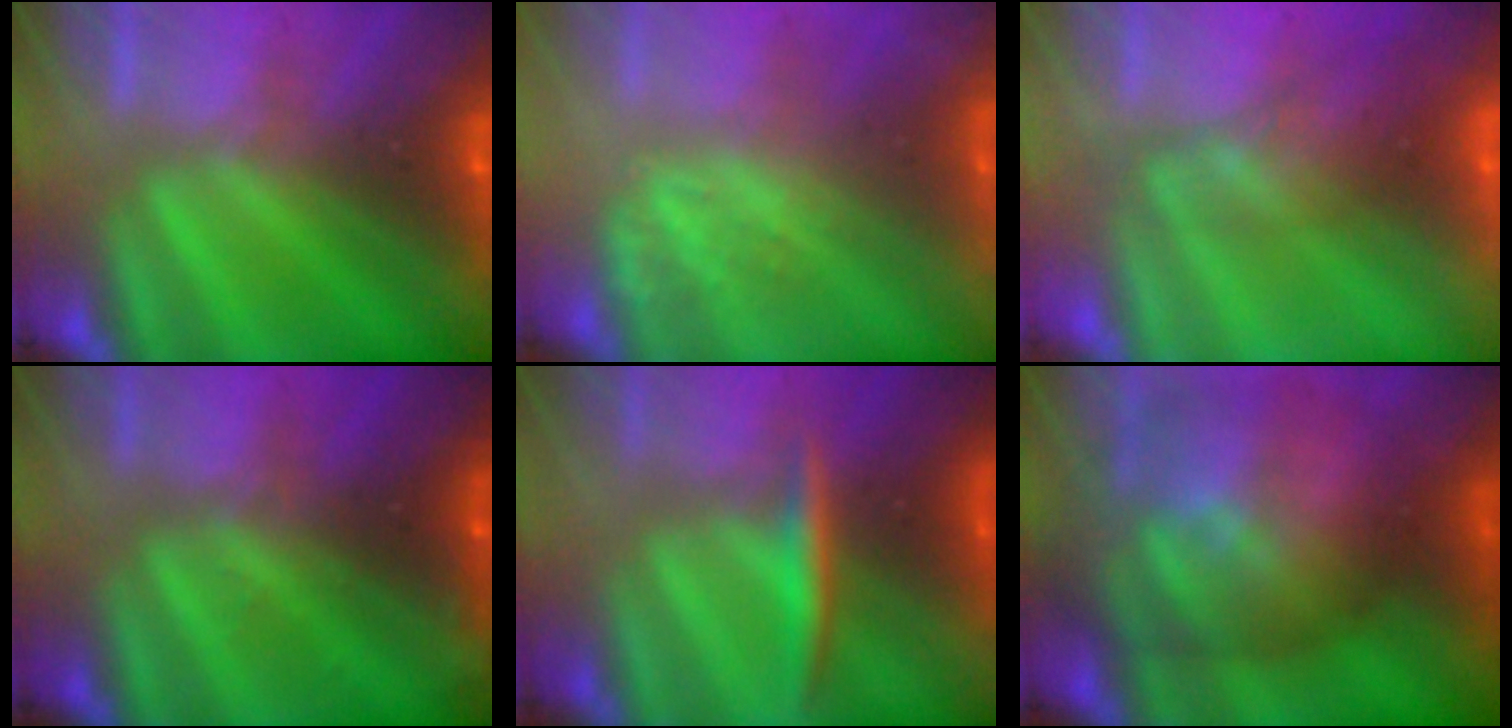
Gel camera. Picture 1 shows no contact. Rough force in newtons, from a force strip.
{"total": 2.4}
{"total": 2.6}
{"total": 2.7}
{"total": 2.5}
{"total": 9.3}